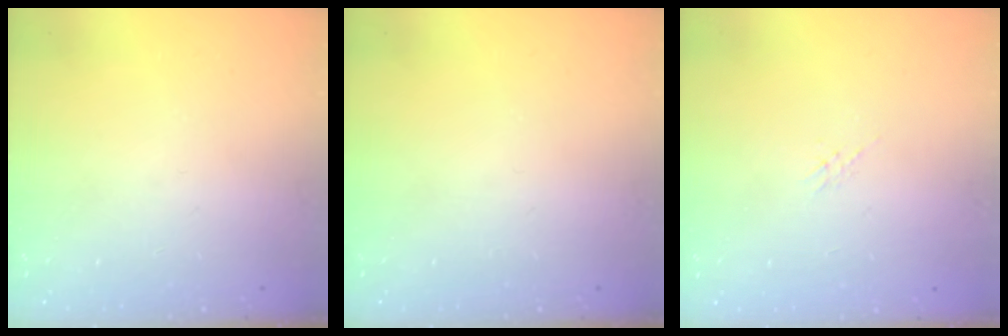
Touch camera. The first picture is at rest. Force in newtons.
{"total": 0.0}
{"total": 1.7, "press": 1.6, "slide": 0.4}